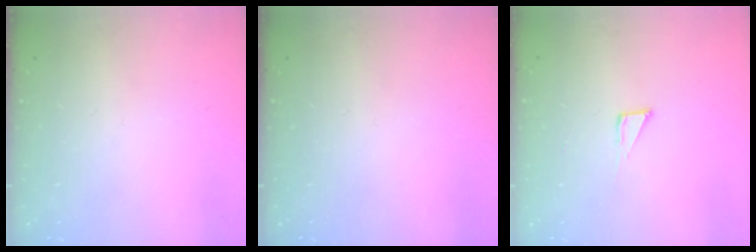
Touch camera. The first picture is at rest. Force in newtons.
{"total": 0.0}
{"total": 2.8, "press": 2.8, "slide": 0.2}